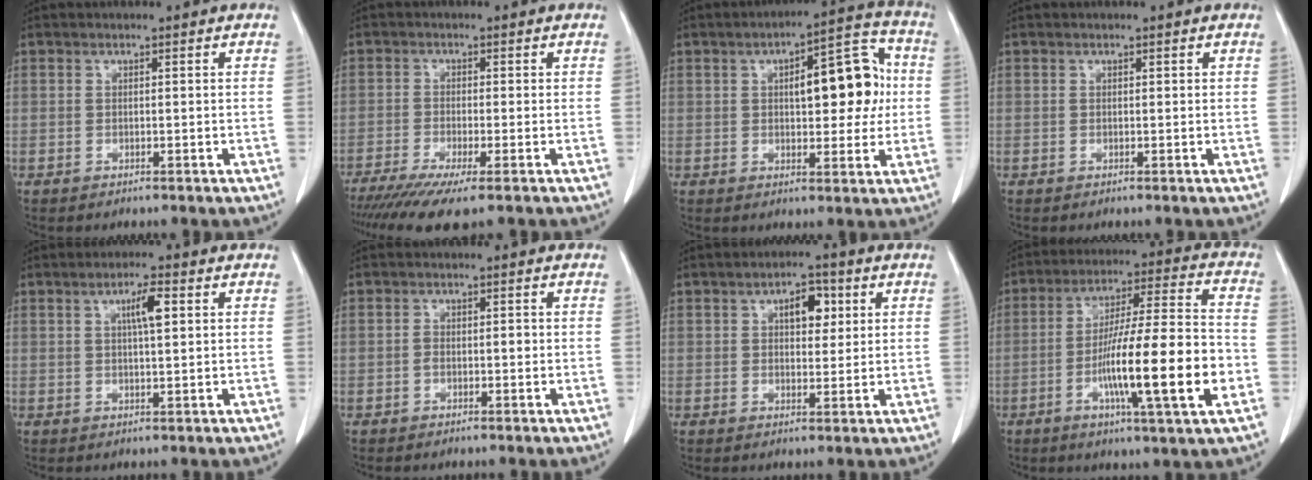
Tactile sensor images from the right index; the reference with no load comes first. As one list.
[{"total": 8.1, "force": [-5.9, 0.4, 5.6], "torque": [-0.085, -0.019, -0.098]}, {"total": 11.8, "force": [1.6, 4.4, 10.8], "torque": [-0.138, 0.032, 0.025]}, {"total": 0.0}, {"total": 4.1, "force": [1.4, 0.6, 3.8], "torque": [-0.065, 0.003, 0.022]}, {"total": 1.5, "force": [-0.4, 0.9, 1.2], "torque": [-0.019, 0.006, -0.005]}, {"total": 4.7, "force": [1.7, 2.2, 3.8], "torque": [-0.057, 0.008, 0.024]}, {"total": 18.1, "force": [-5.0, 0.6, 17.4], "torque": [-0.289, -0.006, -0.083]}]